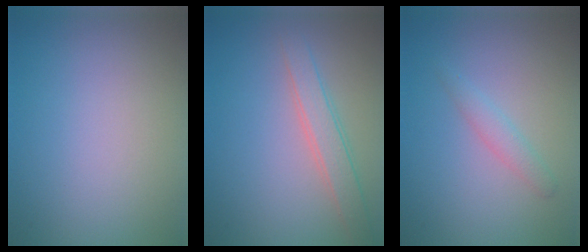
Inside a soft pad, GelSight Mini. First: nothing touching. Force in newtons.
{"total": 2.5, "press": 2.5, "slide": 0.1}
{"total": 1.4, "press": 1.4, "slide": 0.0}